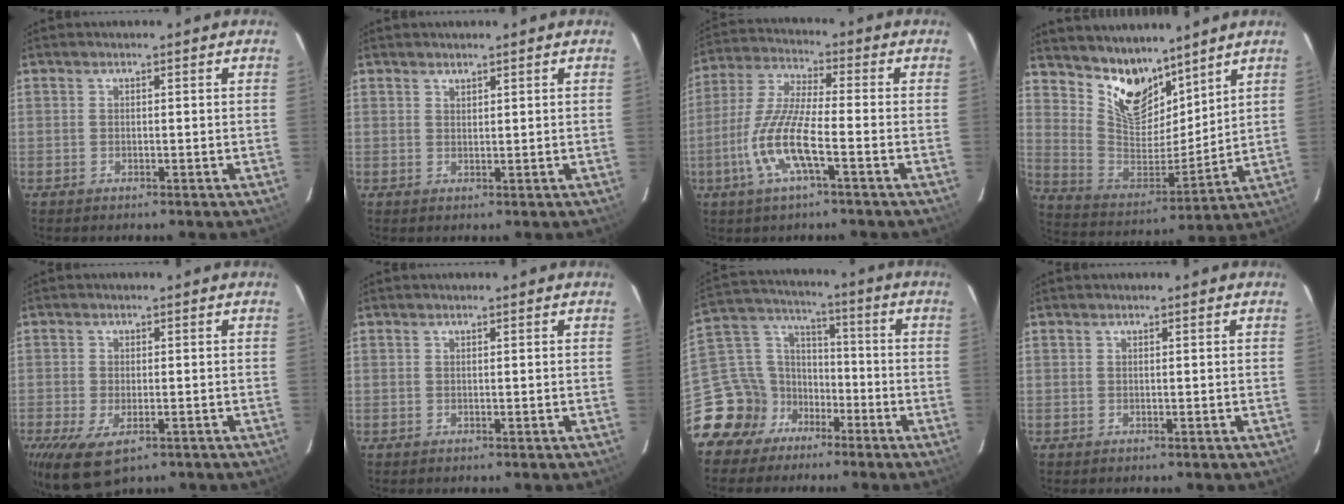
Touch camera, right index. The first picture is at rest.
{"total": 1.0, "force": [1.0, 0.2, 0.2], "torque": [-0.002, -0.001, 0.018]}
{"total": 11.6, "force": [-4.3, 1.7, 10.6], "torque": [-0.230, -0.006, -0.085]}
{"total": 13.5, "force": [10.5, 6.7, 5.2], "torque": [-0.105, -0.008, 0.206]}
{"total": 7.8, "force": [-4.0, 3.7, 5.5], "torque": [-0.115, -0.033, -0.063]}
{"total": 0.0}
{"total": 12.7, "force": [-8.3, 9.1, 3.1], "torque": [-0.086, 0.047, -0.144]}
{"total": 0.0}